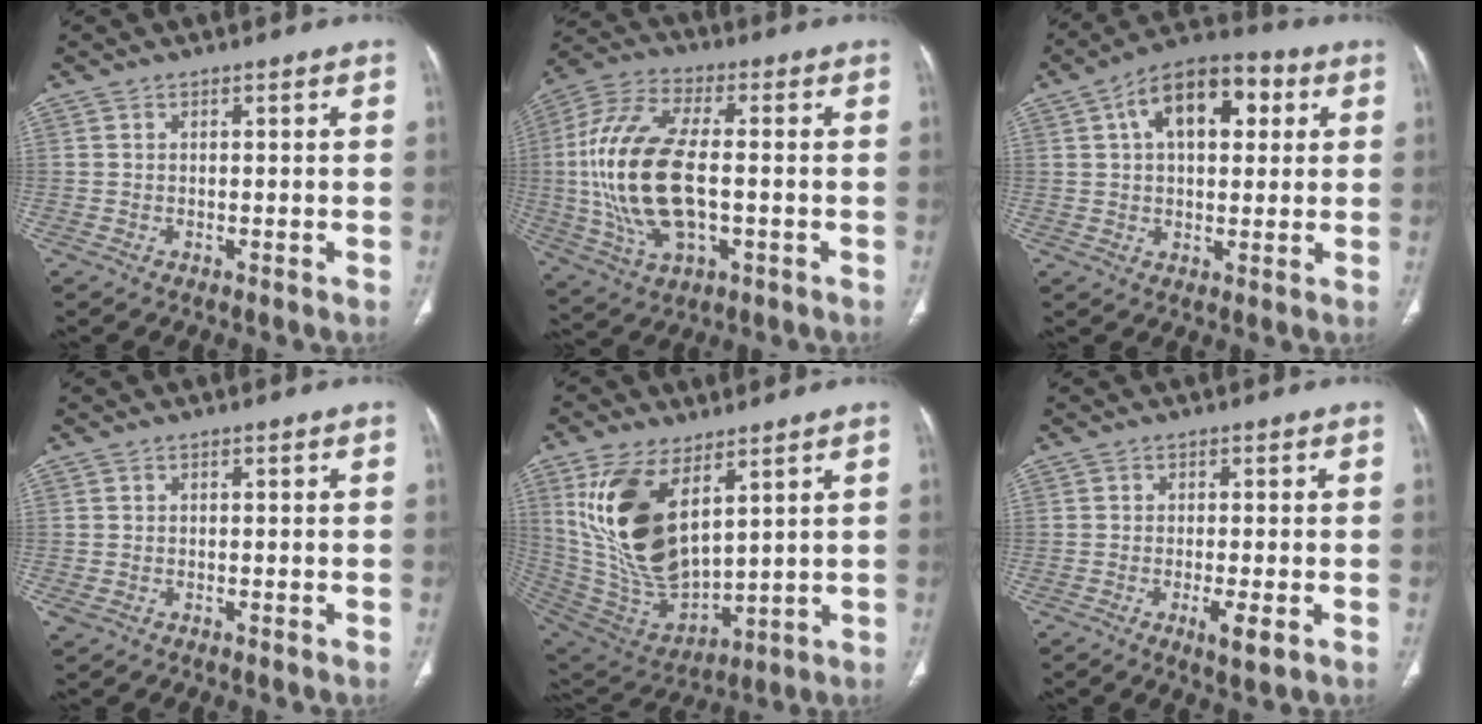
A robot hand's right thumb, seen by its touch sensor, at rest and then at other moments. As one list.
[{"total": 20.5, "force": [-1.0, 10.0, 17.9], "torque": [-0.383, 0.011, -0.014]}, {"total": 14.3, "force": [4.5, 8.0, 10.9], "torque": [-0.147, 0.020, 0.065]}, {"total": 1.3, "force": [-0.5, 0.9, 0.8], "torque": [-0.022, -0.002, -0.006]}, {"total": 19.8, "force": [7.4, 9.9, 15.4], "torque": [-0.286, -0.033, 0.162]}, {"total": 4.0, "force": [-1.4, 0.8, 3.6], "torque": [-0.066, -0.009, -0.024]}]